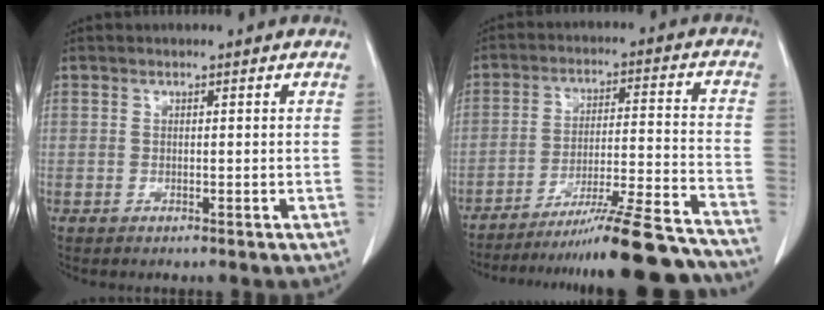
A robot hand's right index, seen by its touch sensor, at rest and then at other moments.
{"total": 22.1, "force": [-20.2, -0.6, 8.9], "torque": [-0.091, -0.007, -0.285]}